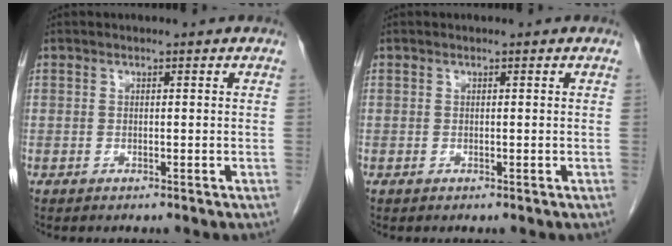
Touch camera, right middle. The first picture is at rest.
{"total": 0.0}